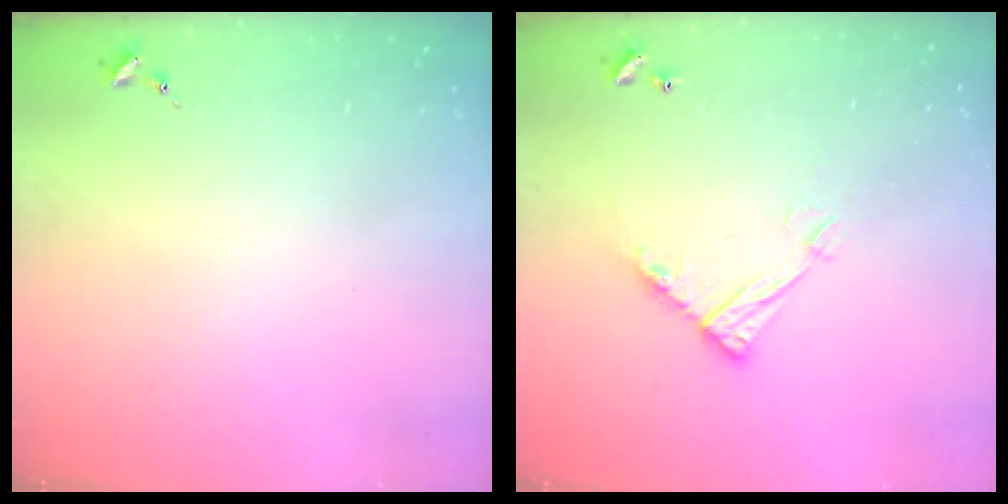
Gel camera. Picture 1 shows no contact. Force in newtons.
{"total": 11.1, "press": 11.0, "slide": 0.5}